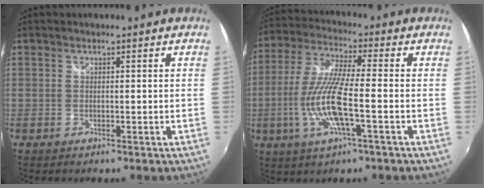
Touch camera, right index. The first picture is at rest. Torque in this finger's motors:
{"motor_torque": [0.42, -0.17, 0.58, 0.21]}